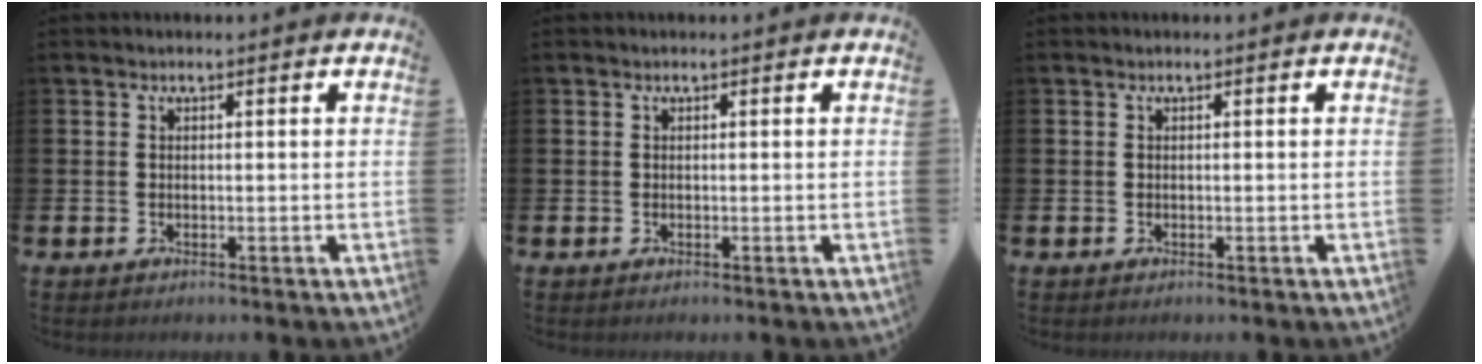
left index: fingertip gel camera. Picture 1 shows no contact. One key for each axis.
{"total": 0.0}
{"total": 0.0}